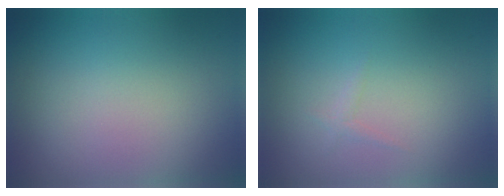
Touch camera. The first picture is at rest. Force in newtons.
{"total": 0.5, "press": 0.5, "slide": 0.0}